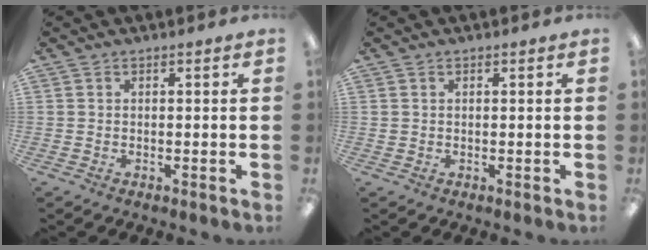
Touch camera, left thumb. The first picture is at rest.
{"total": 0.6, "force": [0.3, 0.5, 0.1], "torque": [-0.002, 0.004, 0.005]}